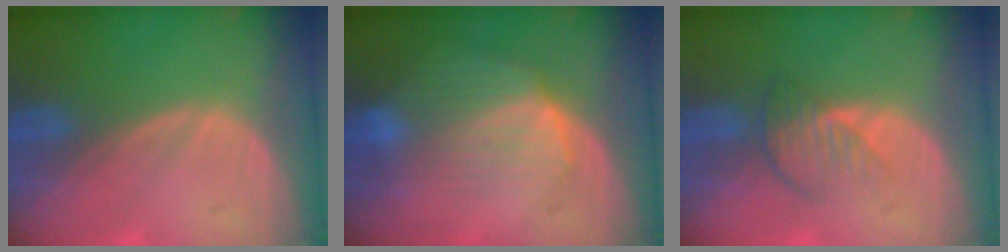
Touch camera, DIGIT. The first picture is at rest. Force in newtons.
{"total": 7.2, "press": 6.7, "slide": 2.6}
{"total": 3.7, "press": 3.4, "slide": 1.5}